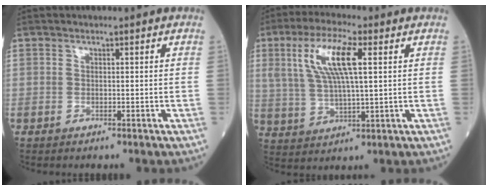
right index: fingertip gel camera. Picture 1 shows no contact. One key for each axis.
{"total": 10.5, "fx": 3.4, "fy": 2.2, "fz": 9.6, "tx": -0.205, "ty": 0.015, "tz": 0.068}